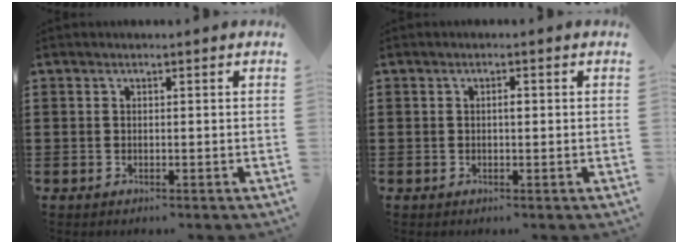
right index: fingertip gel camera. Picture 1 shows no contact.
{"total": 1.2, "force": [0.1, 0.4, 1.1], "torque": [-0.022, 0.000, 0.000]}